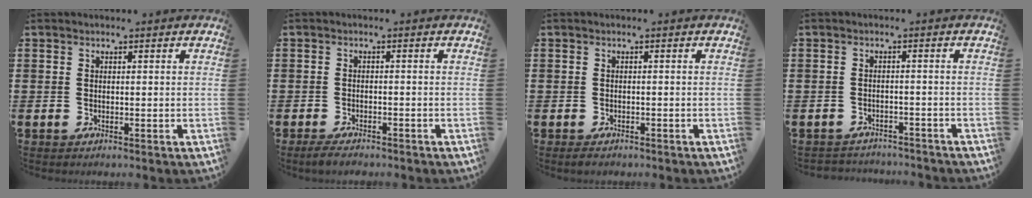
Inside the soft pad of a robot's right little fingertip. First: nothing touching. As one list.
[{"total": 1.7, "force": [-1.5, 0.3, 0.8], "torque": [-0.016, 0.003, -0.029]}, {"total": 0.7, "force": [-0.5, 0.3, 0.4], "torque": [-0.008, 0.001, -0.011]}, {"total": 1.8, "force": [-1.7, 0.1, -0.3], "torque": [-0.002, 0.002, -0.040]}]